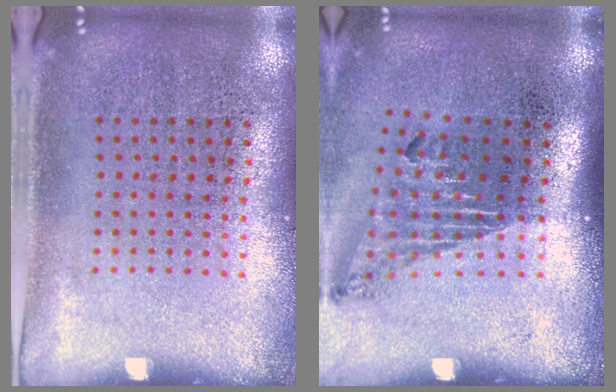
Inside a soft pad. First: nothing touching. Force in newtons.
{"total": 1.7, "press": 1.1, "slide": 1.3}